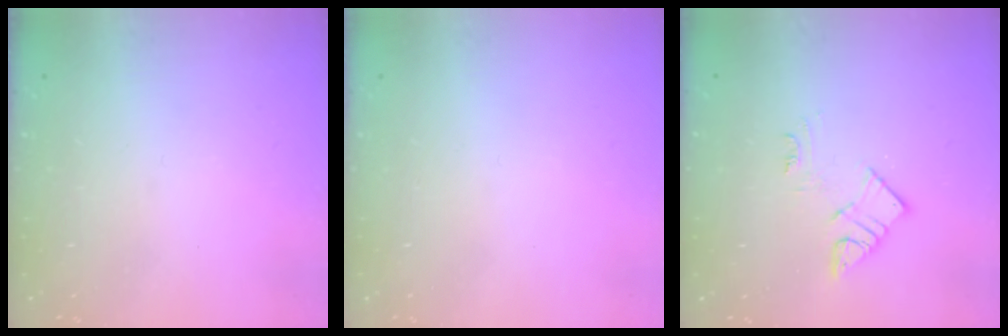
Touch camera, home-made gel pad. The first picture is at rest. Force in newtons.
{"total": 1.8, "press": 1.7, "slide": 0.1}
{"total": 7.9, "press": 7.9, "slide": 0.3}